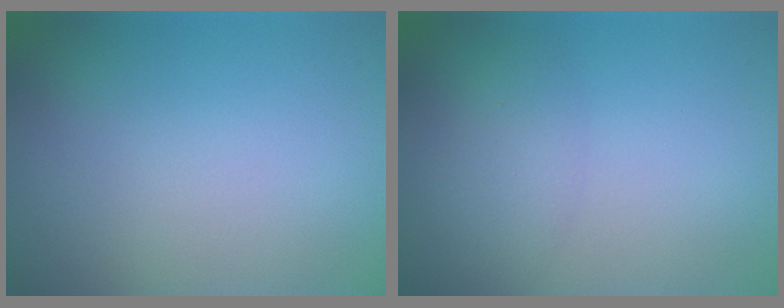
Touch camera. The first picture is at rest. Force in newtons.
{"total": 2.2, "press": 2.2, "slide": 0.1}